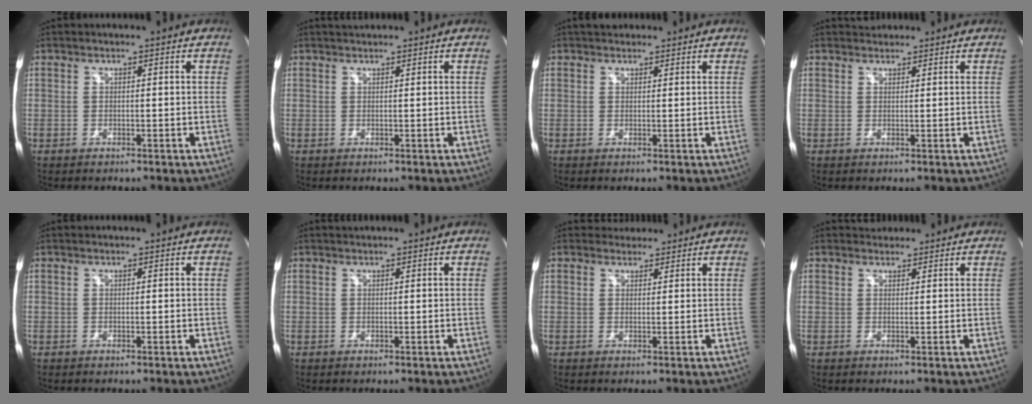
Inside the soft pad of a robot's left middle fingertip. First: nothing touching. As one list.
[{"total": 1.1, "force": [1.1, 0.1, 0.3], "torque": [-0.009, 0.015, 0.022]}, {"total": 2.9, "force": [2.4, 1.3, 0.8], "torque": [-0.008, 0.026, 0.036]}, {"total": 1.7, "force": [1.6, 0.7, -0.1], "torque": [-0.001, 0.015, 0.026]}, {"total": 0.0}, {"total": 0.5, "force": [0.5, 0.0, 0.1], "torque": [-0.007, 0.011, 0.012]}, {"total": 2.3, "force": [2.1, 1.0, -0.3], "torque": [0.004, 0.012, 0.030]}, {"total": 2.1, "force": [1.9, 0.9, -0.1], "torque": [0.002, 0.014, 0.027]}]